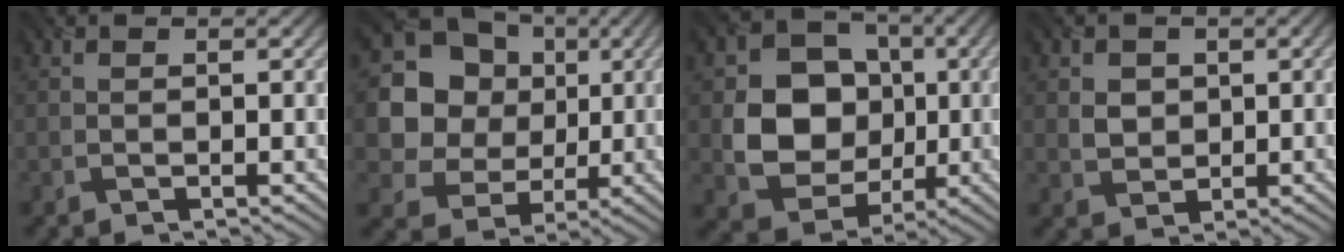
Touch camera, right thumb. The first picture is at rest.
{"total": 14.9, "force": [3.2, 13.3, 5.9], "torque": [-0.204, 0.034, 0.062]}
{"total": 10.9, "force": [0.0, 9.2, 5.8], "torque": [-0.122, -0.012, -0.008]}
{"total": 2.8, "force": [0.8, 2.4, 1.2], "torque": [-0.034, -0.004, 0.011]}